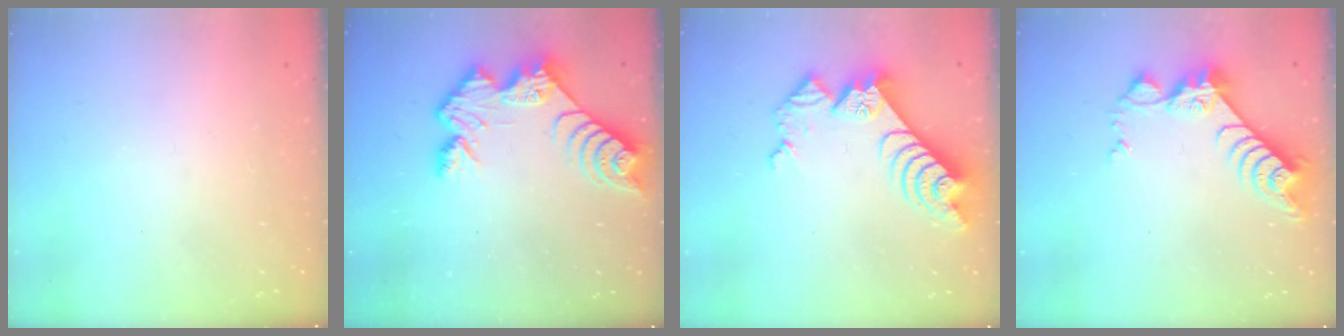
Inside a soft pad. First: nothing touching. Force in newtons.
{"total": 11.3, "press": 11.3, "slide": 0.4}
{"total": 12.8, "press": 12.7, "slide": 1.5}
{"total": 8.4, "press": 8.3, "slide": 0.8}